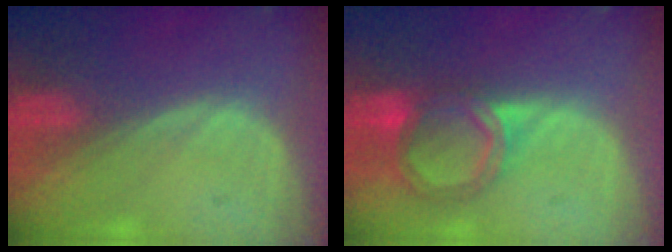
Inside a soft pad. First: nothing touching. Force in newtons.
{"total": 6.4, "press": 5.7, "slide": 2.9}